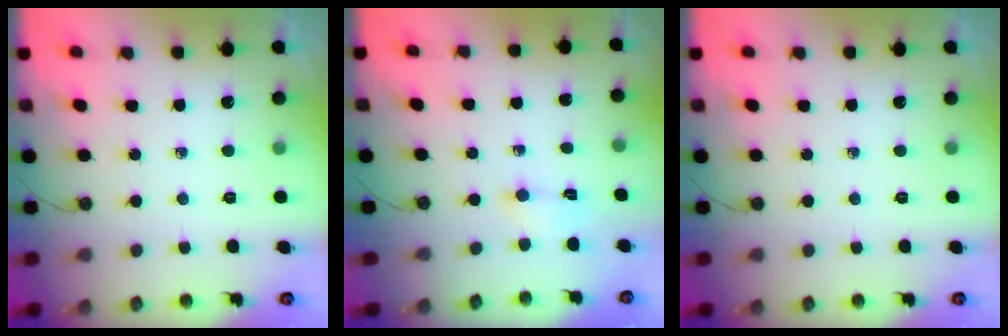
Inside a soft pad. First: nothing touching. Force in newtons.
{"total": 1.9, "press": 1.7, "slide": 0.7}
{"total": 0.0}